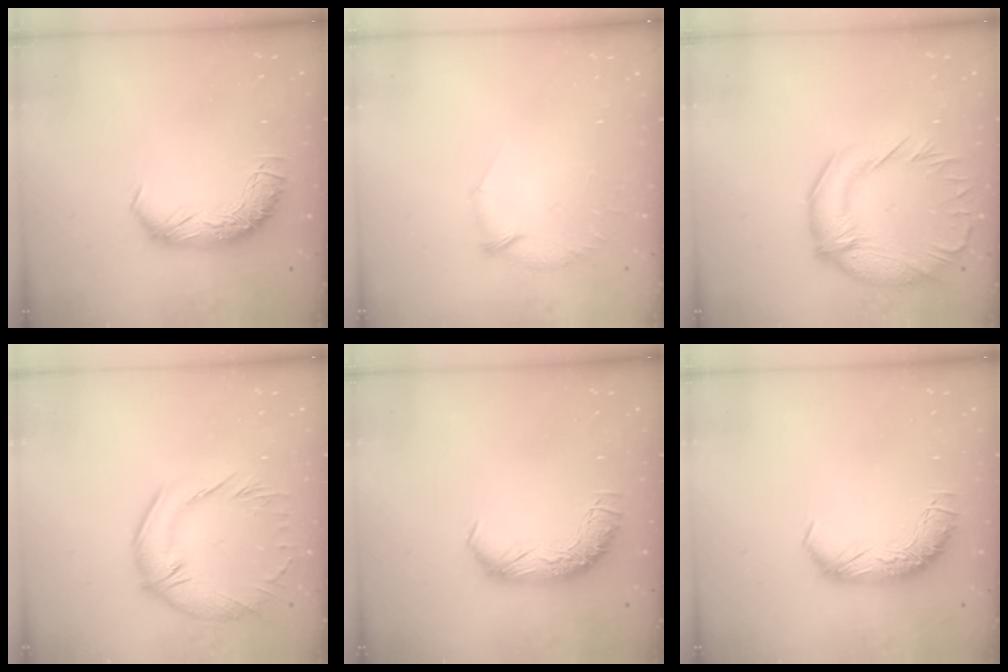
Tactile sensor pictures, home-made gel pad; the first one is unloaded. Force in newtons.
{"total": 7.9, "press": 7.9, "slide": 0.7}
{"total": 3.5, "press": 3.2, "slide": 1.4}
{"total": 4.4, "press": 3.3, "slide": 3.0}
{"total": 0.0}
{"total": 0.0}